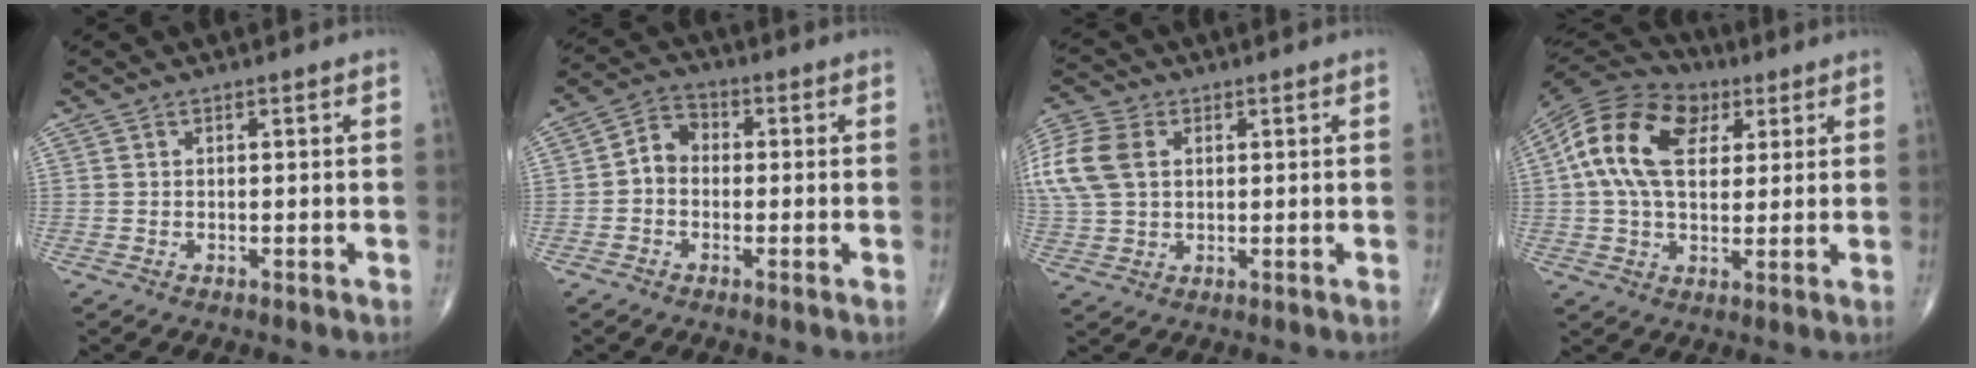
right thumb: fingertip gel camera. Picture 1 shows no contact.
{"total": 5.1, "force": [-0.7, 4.1, 2.9], "torque": [-0.033, 0.020, -0.027]}
{"total": 13.9, "force": [3.2, 9.8, 9.3], "torque": [-0.238, 0.013, 0.061]}
{"total": 17.3, "force": [4.5, 11.0, 12.6], "torque": [-0.229, 0.011, 0.069]}